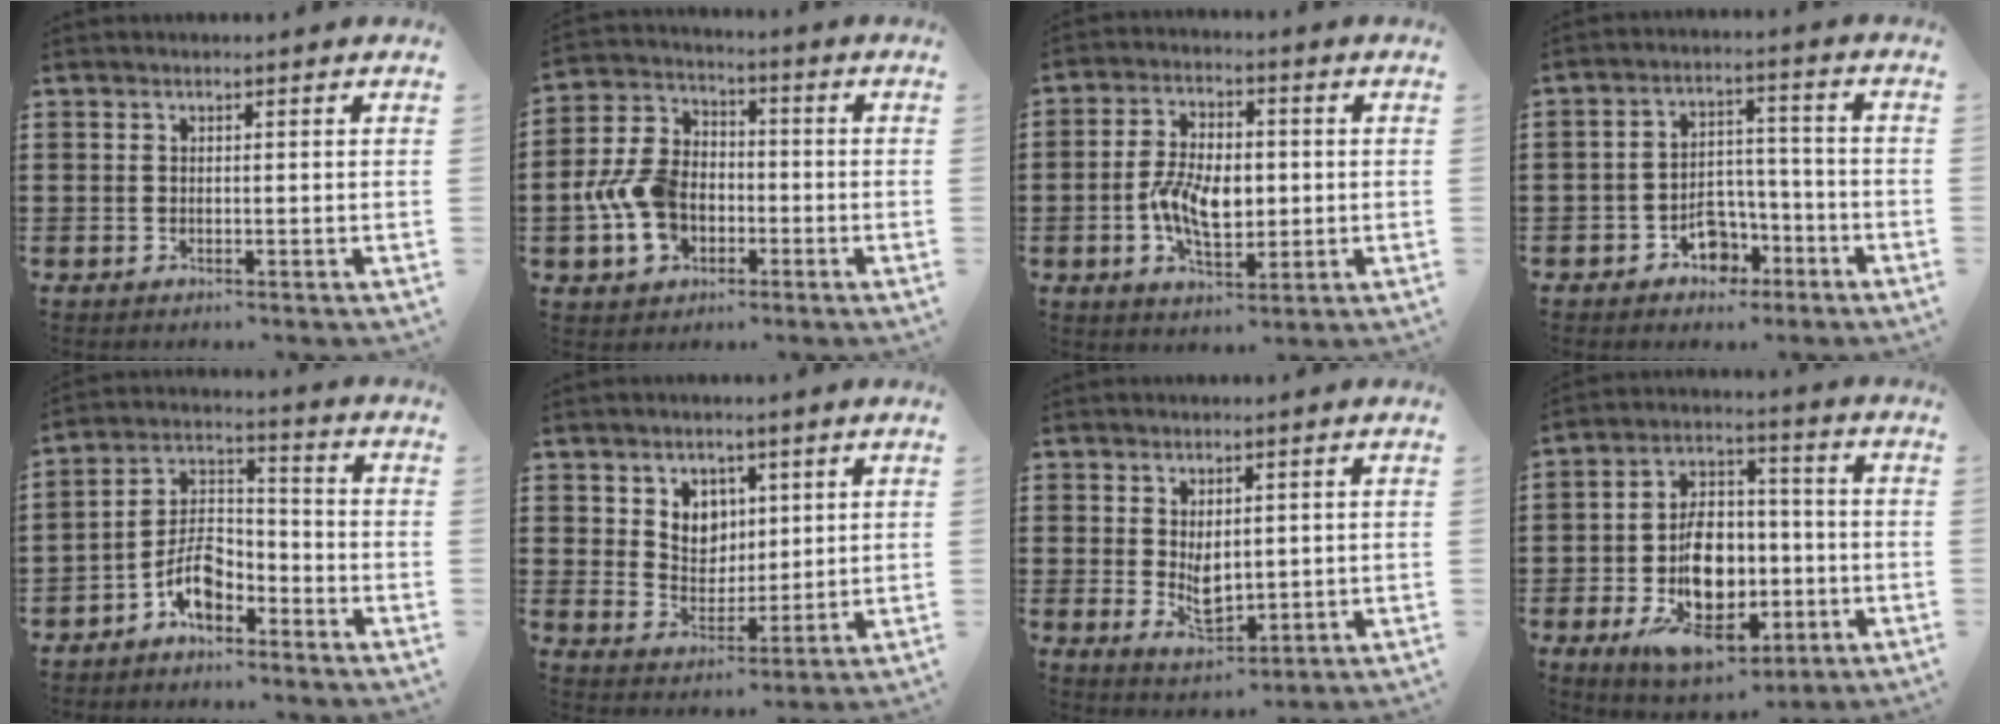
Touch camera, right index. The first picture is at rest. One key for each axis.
{"total": 9.7, "fx": -2.3, "fy": 7.4, "fz": 5.9, "tx": -0.158, "ty": 0.015, "tz": -0.047}
{"total": 8.2, "fx": -1.0, "fy": 4.6, "fz": 6.7, "tx": -0.124, "ty": -0.001, "tz": -0.025}
{"total": 6.2, "fx": -3.5, "fy": 4.3, "fz": 2.8, "tx": -0.039, "ty": 0.019, "tz": -0.063}
{"total": 7.1, "fx": -4.4, "fy": 3.7, "fz": 4.0, "tx": -0.090, "ty": 0.012, "tz": -0.089}
{"total": 5.2, "fx": 2.7, "fy": 4.4, "fz": 0.9, "tx": -0.036, "ty": 0.004, "tz": 0.046}
{"total": 3.3, "fx": 0.3, "fy": 1.7, "fz": 2.8, "tx": -0.048, "ty": -0.001, "tz": 0.005}
{"total": 12.4, "fx": -3.2, "fy": 7.7, "fz": 9.2, "tx": -0.157, "ty": 0.007, "tz": -0.049}